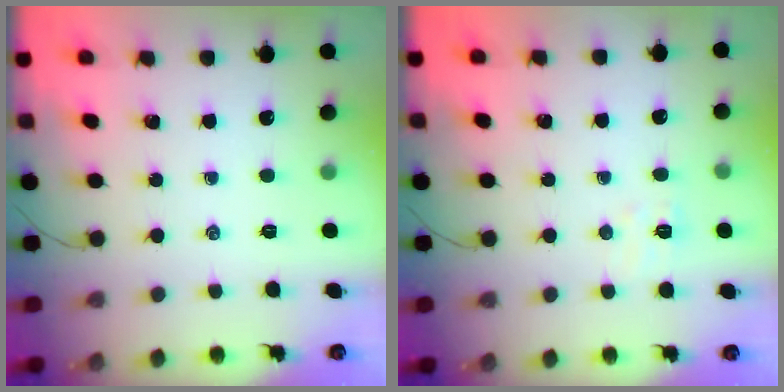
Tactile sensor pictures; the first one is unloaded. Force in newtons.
{"total": 4.5, "press": 4.4, "slide": 1.1}